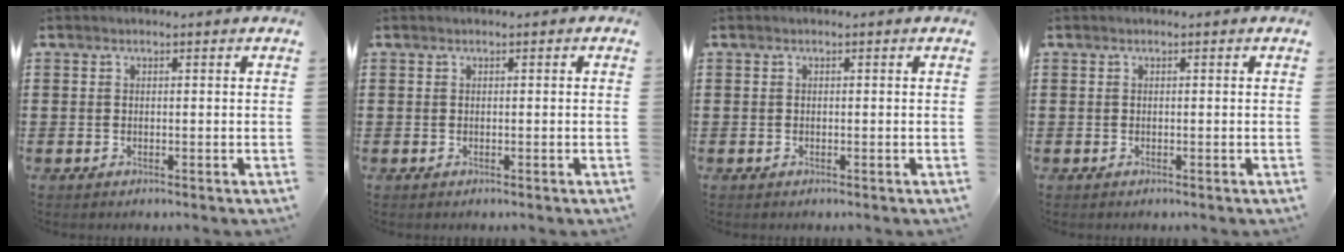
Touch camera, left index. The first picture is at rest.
{"total": 0.0}
{"total": 0.0}
{"total": 0.0}